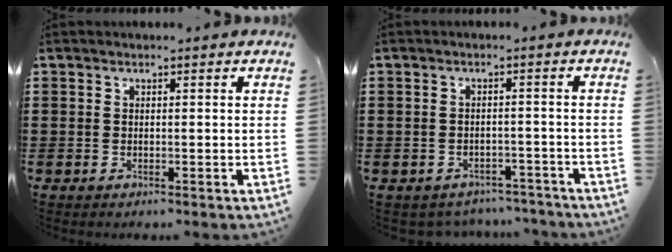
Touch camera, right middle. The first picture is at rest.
{"total": 2.3, "force": [-2.3, 0.5, -0.2], "torque": [-0.006, -0.001, -0.050]}